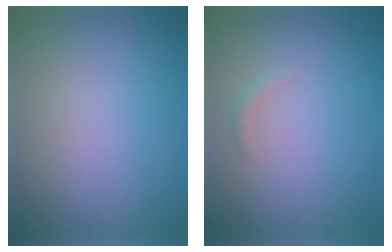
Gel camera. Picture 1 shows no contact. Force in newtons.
{"total": 0.7, "press": 0.7, "slide": 0.1}